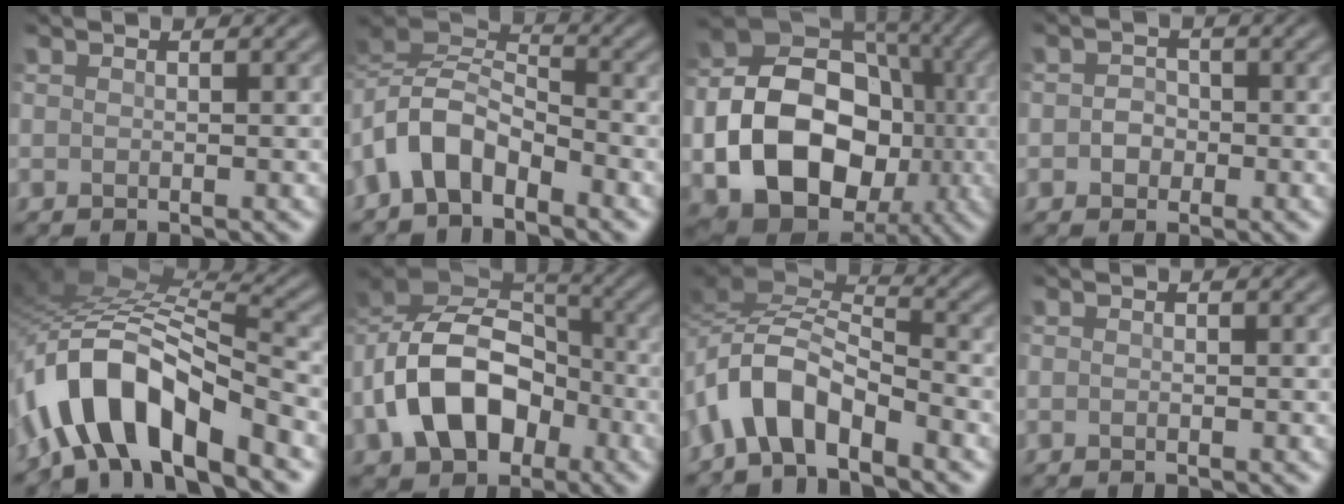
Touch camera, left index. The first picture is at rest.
{"total": 5.9, "force": [-3.3, 3.3, 3.6], "torque": [-0.065, 0.005, -0.080]}
{"total": 15.0, "force": [-3.3, 11.2, 9.4], "torque": [-0.140, -0.011, -0.061]}
{"total": 1.6, "force": [-0.4, 1.5, 0.6], "torque": [-0.006, 0.000, -0.012]}
{"total": 10.7, "force": [-6.3, 4.1, 7.6], "torque": [-0.130, 0.014, -0.121]}
{"total": 11.3, "force": [-3.8, 7.6, 7.4], "torque": [-0.144, 0.007, -0.082]}
{"total": 5.7, "force": [-3.7, 2.5, 3.5], "torque": [-0.057, 0.005, -0.083]}
{"total": 0.0}